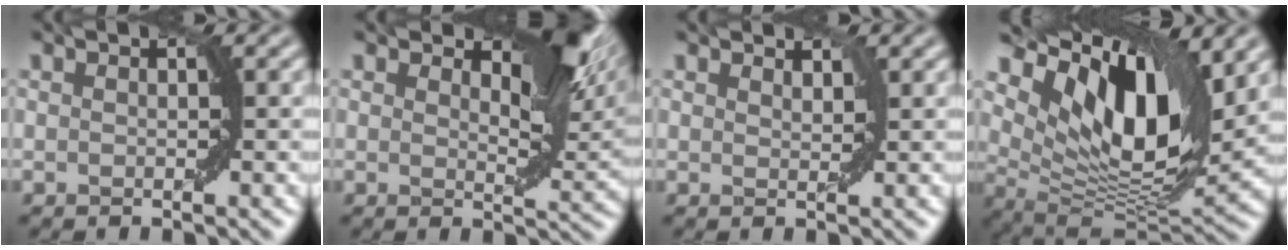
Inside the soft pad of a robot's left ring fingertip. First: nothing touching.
{"total": 6.3, "force": [3.2, 2.7, 4.6], "torque": [-0.055, -0.003, 0.043]}
{"total": 1.1, "force": [1.1, 0.2, 0.0], "torque": [-0.001, -0.001, 0.019]}
{"total": 12.3, "force": [5.7, 5.7, 9.3], "torque": [-0.154, -0.002, 0.108]}